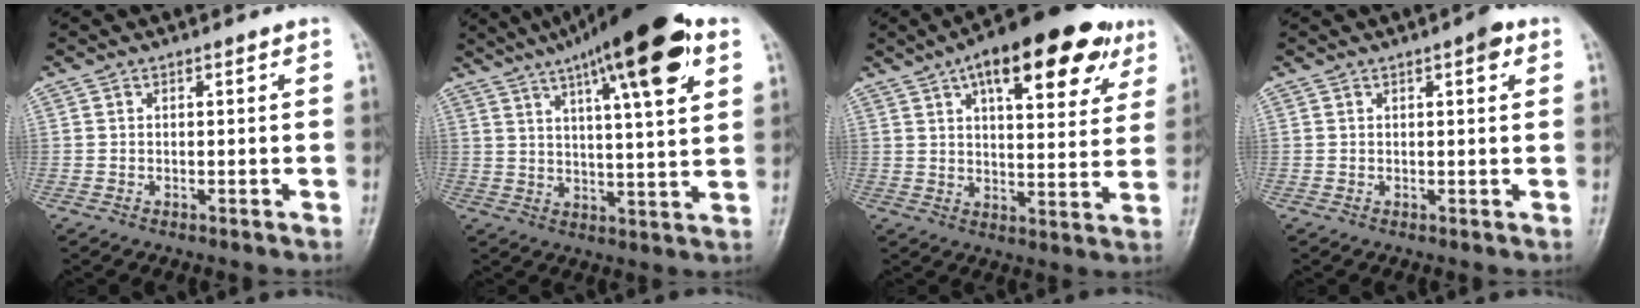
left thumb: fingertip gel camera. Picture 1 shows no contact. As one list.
[{"total": 20.1, "force": [10.6, 4.3, 16.5], "torque": [-0.241, -0.013, 0.160]}, {"total": 20.4, "force": [10.7, 8.2, 15.4], "torque": [-0.187, -0.014, 0.150]}, {"total": 2.6, "force": [1.3, 0.8, 2.1], "torque": [-0.023, 0.000, 0.013]}]